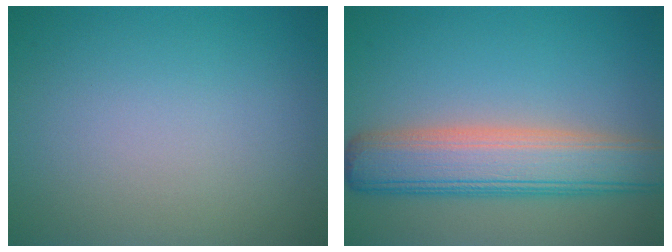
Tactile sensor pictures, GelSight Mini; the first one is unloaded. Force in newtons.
{"total": 7.4, "press": 7.3, "slide": 0.5}